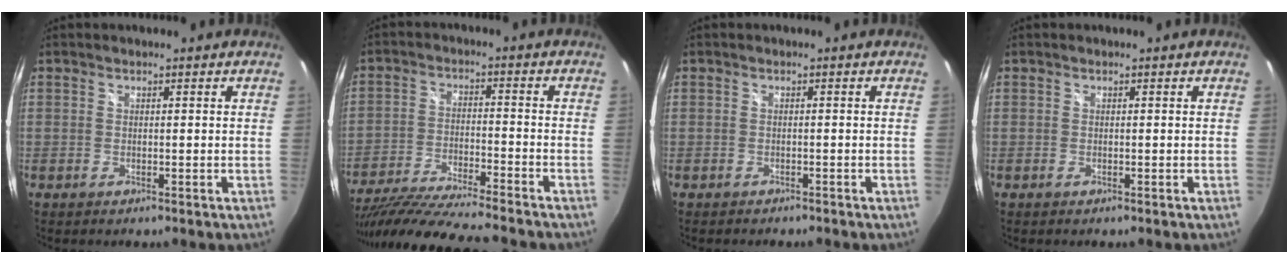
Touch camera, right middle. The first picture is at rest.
{"total": 18.4, "force": [-16.1, 0.4, 8.8], "torque": [-0.173, -0.039, -0.271]}
{"total": 1.4, "force": [-1.3, 0.4, 0.3], "torque": [-0.010, -0.005, -0.018]}
{"total": 0.0}